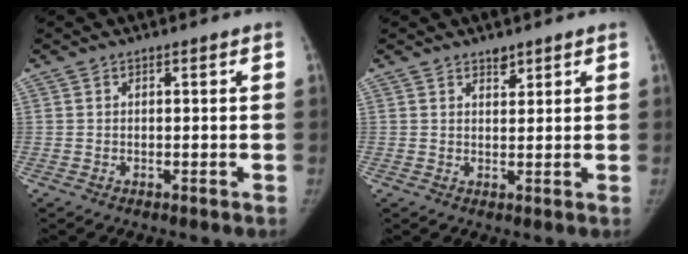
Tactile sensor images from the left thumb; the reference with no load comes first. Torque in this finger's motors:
{"motor_torque": [0.17, 0.08, 0.65, -0.50, 0.08]}